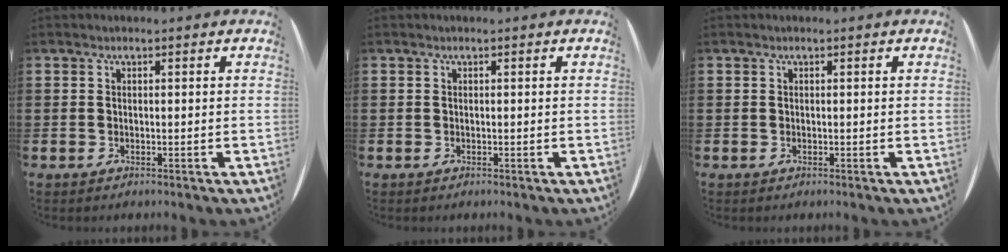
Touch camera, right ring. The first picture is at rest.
{"total": 0.0}
{"total": 0.0}